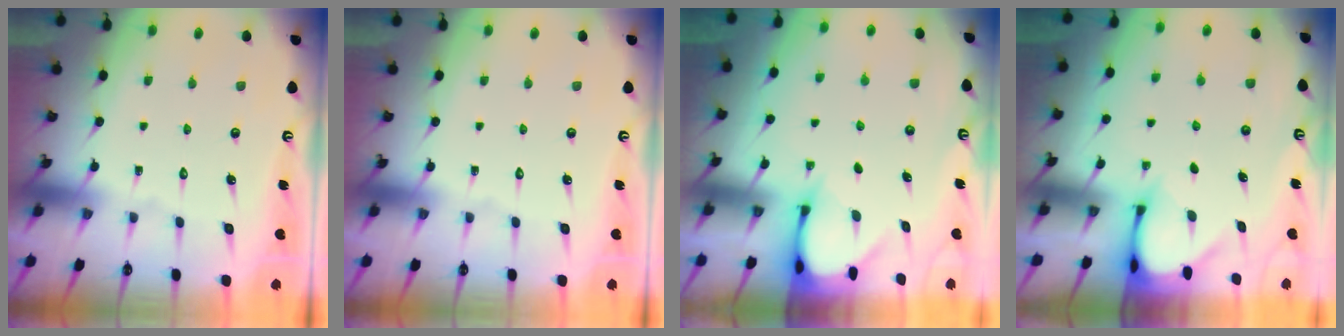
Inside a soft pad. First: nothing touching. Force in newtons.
{"total": 0.0}
{"total": 3.0, "press": 3.0, "slide": 0.2}
{"total": 3.0, "press": 3.0, "slide": 0.3}